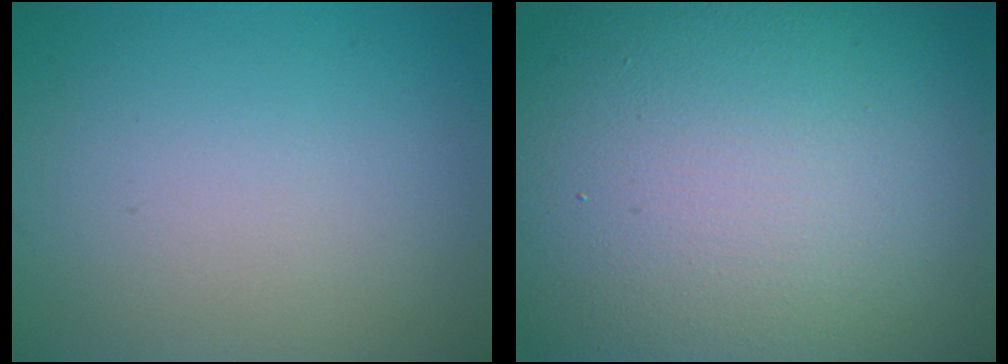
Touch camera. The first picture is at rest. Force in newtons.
{"total": 21.1, "press": 21.1, "slide": 1.1}